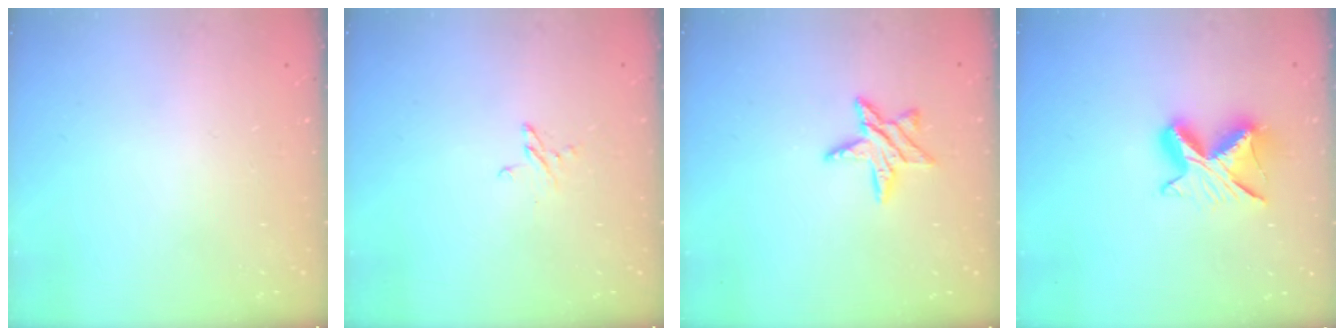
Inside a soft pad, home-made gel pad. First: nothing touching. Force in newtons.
{"total": 2.9, "press": 2.9, "slide": 0.3}
{"total": 8.9, "press": 8.9, "slide": 0.5}
{"total": 9.7, "press": 9.6, "slide": 1.2}